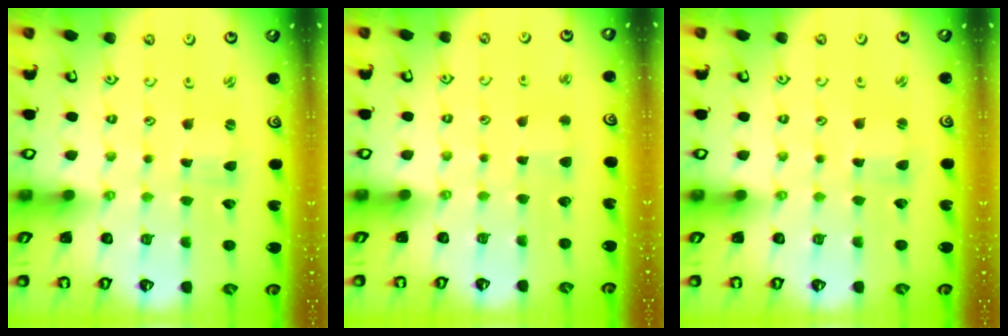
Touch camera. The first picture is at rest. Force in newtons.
{"total": 2.3, "press": 2.3, "slide": 0.4}
{"total": 0.9, "press": 0.9, "slide": 0.2}